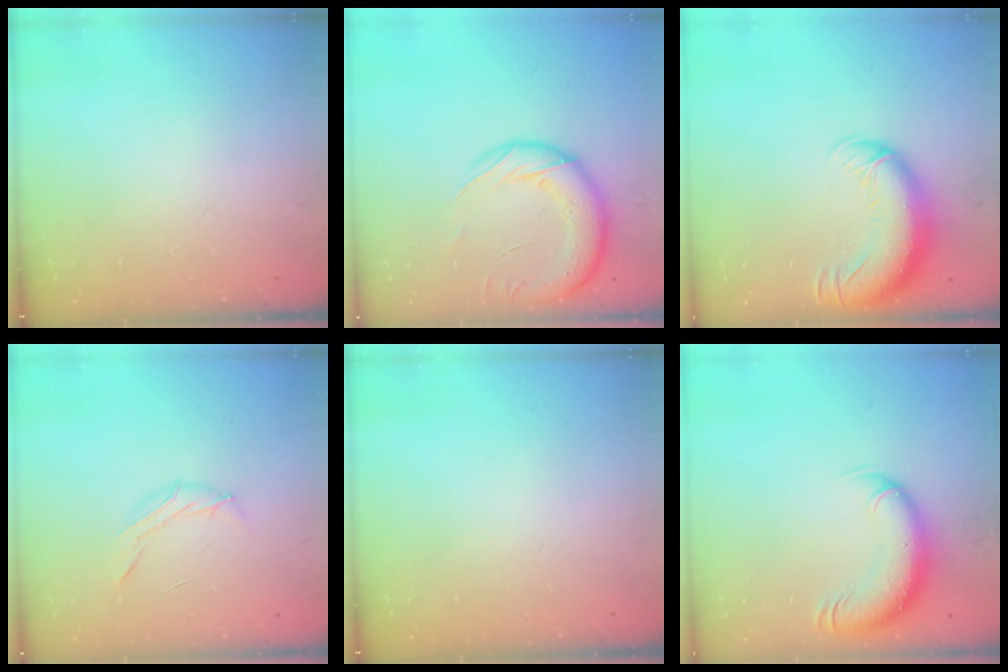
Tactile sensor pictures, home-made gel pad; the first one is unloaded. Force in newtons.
{"total": 22.7, "press": 22.1, "slide": 5.1}
{"total": 14.5, "press": 14.1, "slide": 3.5}
{"total": 7.9, "press": 7.8, "slide": 1.2}
{"total": 0.0}
{"total": 12.3, "press": 11.8, "slide": 3.3}